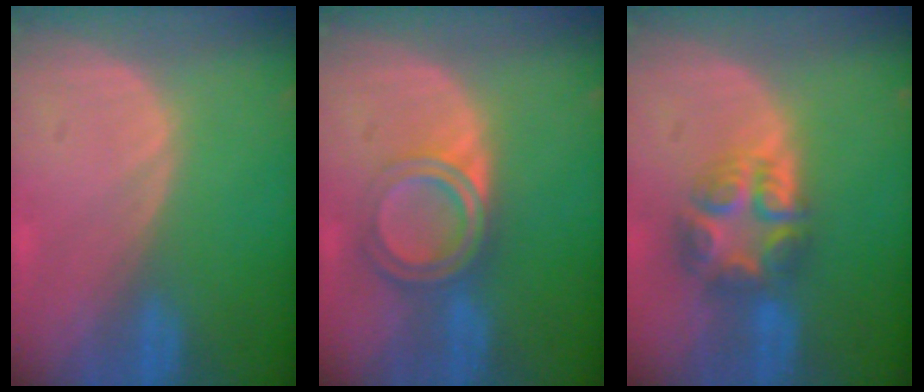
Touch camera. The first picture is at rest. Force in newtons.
{"total": 6.3, "press": 5.3, "slide": 3.4}
{"total": 7.6, "press": 6.7, "slide": 3.6}